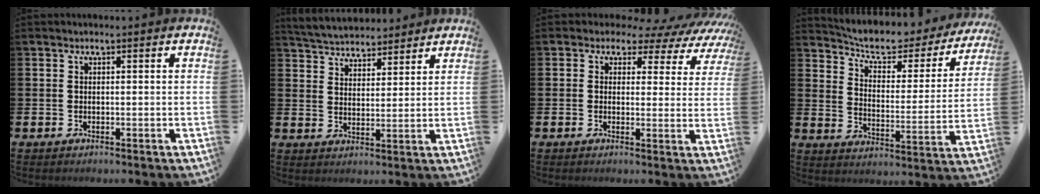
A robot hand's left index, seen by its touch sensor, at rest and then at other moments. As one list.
[{"total": 4.9, "force": [4.8, 1.1, 0.0], "torque": [-0.025, -0.025, 0.086]}, {"total": 2.7, "force": [1.7, 2.0, 0.8], "torque": [-0.023, -0.021, 0.016]}, {"total": 7.1, "force": [6.2, 2.3, 2.6], "torque": [-0.078, -0.041, 0.100]}]